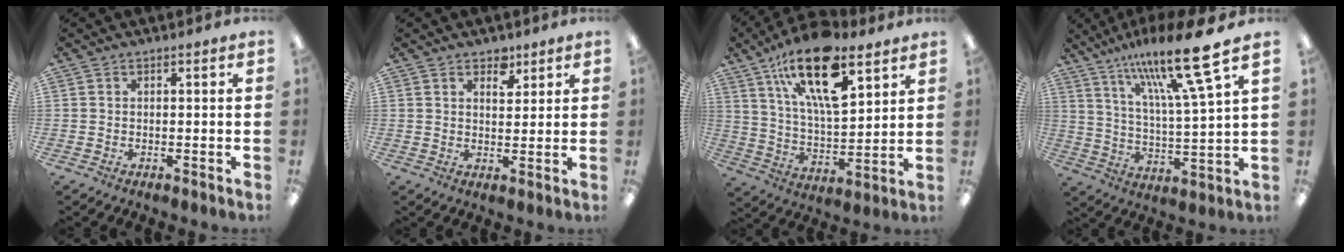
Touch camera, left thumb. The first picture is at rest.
{"total": 4.3, "force": [3.1, 2.5, 1.8], "torque": [-0.002, -0.021, 0.050]}
{"total": 21.8, "force": [12.7, 9.0, 15.3], "torque": [-0.250, -0.060, 0.215]}
{"total": 19.4, "force": [13.2, 2.6, 14.0], "torque": [-0.240, -0.070, 0.204]}